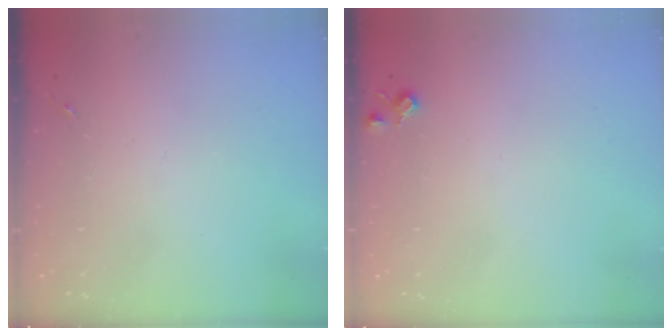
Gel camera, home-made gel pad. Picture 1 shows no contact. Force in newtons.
{"total": 5.7, "press": 5.6, "slide": 0.9}